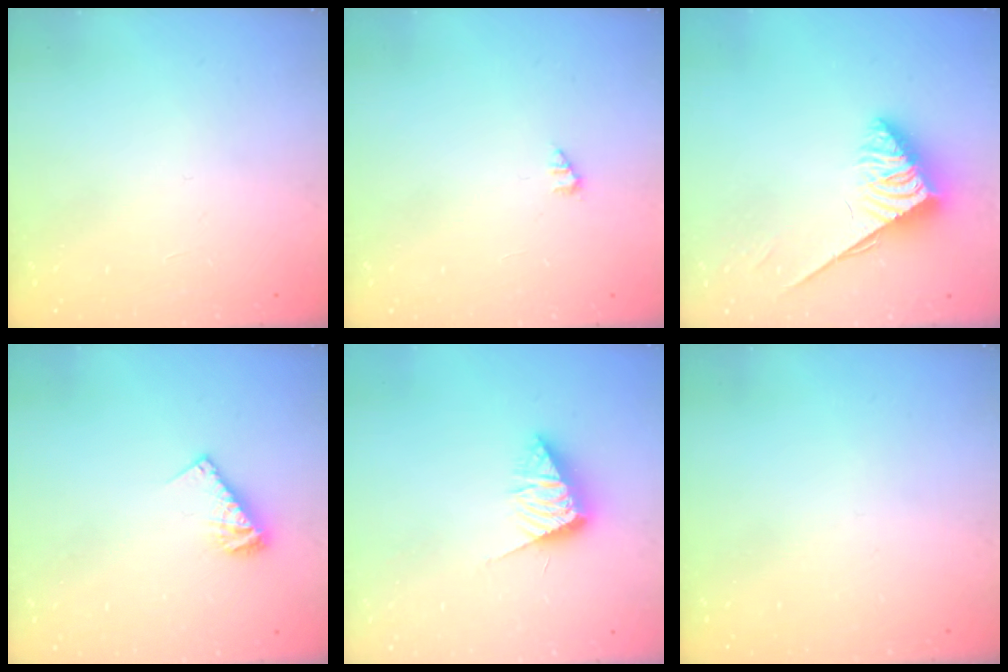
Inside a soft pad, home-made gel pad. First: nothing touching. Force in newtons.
{"total": 1.0, "press": 1.0, "slide": 0.2}
{"total": 3.8, "press": 3.7, "slide": 0.5}
{"total": 7.7, "press": 7.7, "slide": 0.6}
{"total": 9.4, "press": 9.4, "slide": 0.5}
{"total": 0.0}